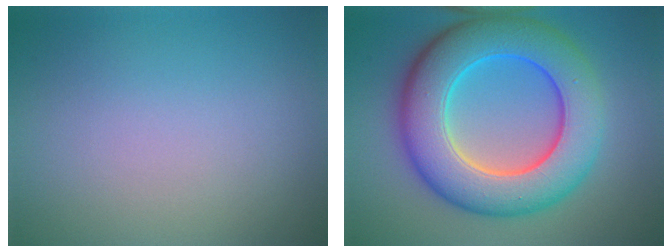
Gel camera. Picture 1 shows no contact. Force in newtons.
{"total": 10.6, "press": 10.6, "slide": 0.2}